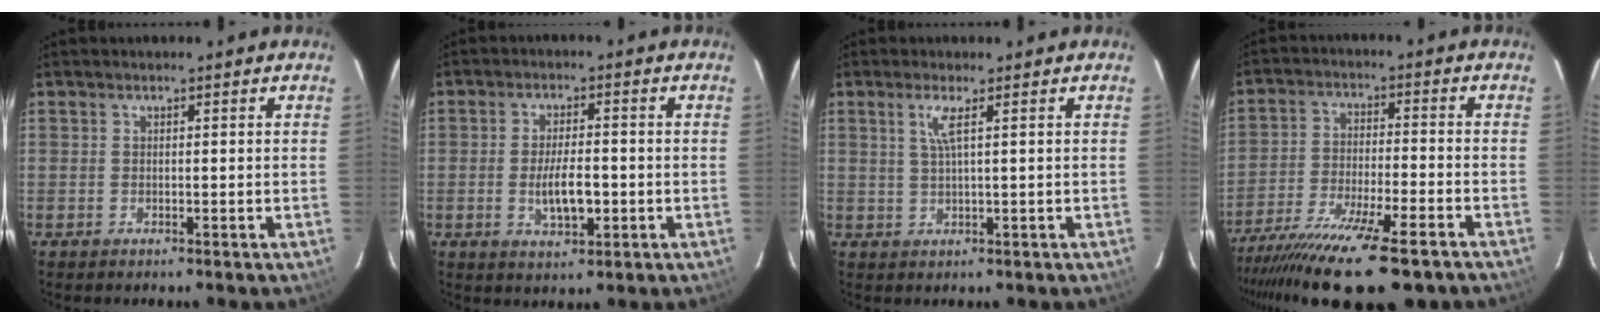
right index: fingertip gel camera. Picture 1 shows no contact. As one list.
[{"total": 6.6, "force": [-1.4, 2.4, 6.0], "torque": [-0.115, -0.006, -0.020]}, {"total": 2.7, "force": [1.1, -0.4, 2.5], "torque": [-0.050, -0.002, 0.025]}, {"total": 19.7, "force": [-15.4, 3.4, 11.8], "torque": [-0.234, -0.055, -0.252]}]